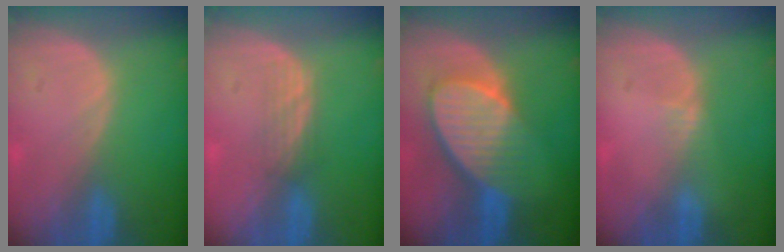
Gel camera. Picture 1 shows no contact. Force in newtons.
{"total": 2.3, "press": 2.2, "slide": 0.3}
{"total": 9.0, "press": 8.1, "slide": 4.0}
{"total": 0.8, "press": 0.8, "slide": 0.4}